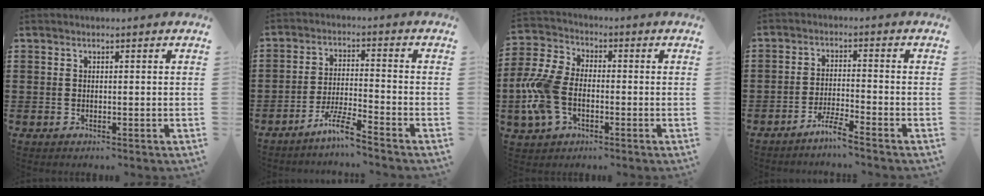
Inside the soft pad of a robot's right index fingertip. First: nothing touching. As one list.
[{"total": 5.7, "force": [-4.8, -0.3, 3.0], "torque": [-0.072, -0.011, -0.095]}, {"total": 8.7, "force": [-2.1, 5.6, 6.3], "torque": [-0.172, 0.000, -0.046]}, {"total": 3.7, "force": [-3.4, -0.5, 1.5], "torque": [-0.034, -0.003, -0.067]}]